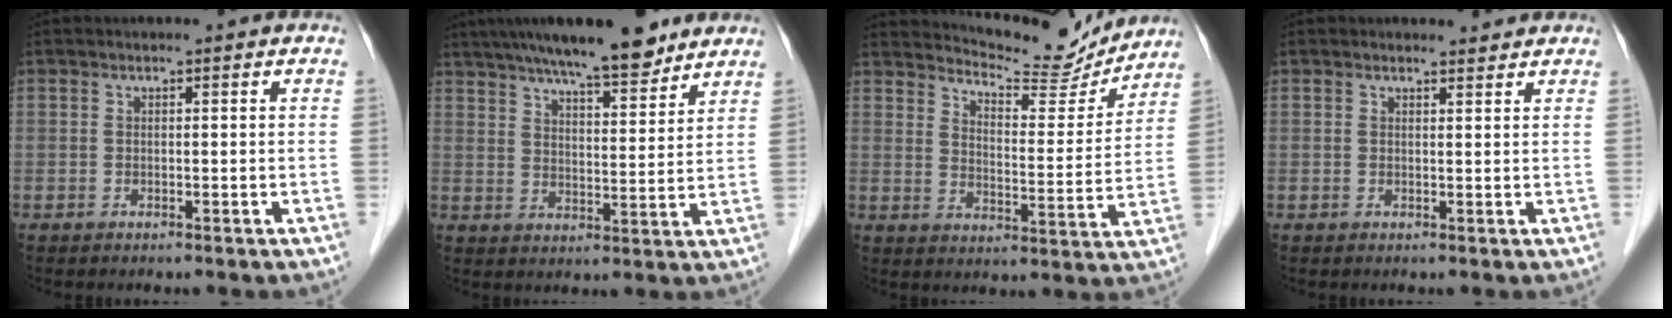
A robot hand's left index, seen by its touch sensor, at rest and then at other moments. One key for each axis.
{"total": 14.4, "fx": 11.7, "fy": 2.4, "fz": 7.9, "tx": -0.130, "ty": 0.017, "tz": 0.181}
{"total": 13.4, "fx": 13.0, "fy": 1.9, "fz": 2.9, "tx": -0.049, "ty": -0.020, "tz": 0.179}
{"total": 1.6, "fx": 1.6, "fy": 0.4, "fz": 0.0, "tx": -0.009, "ty": -0.002, "tz": 0.021}